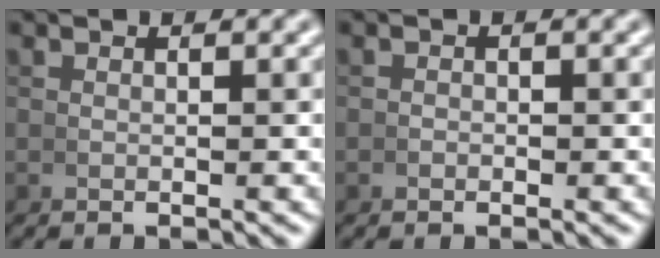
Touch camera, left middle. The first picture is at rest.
{"total": 0.0}